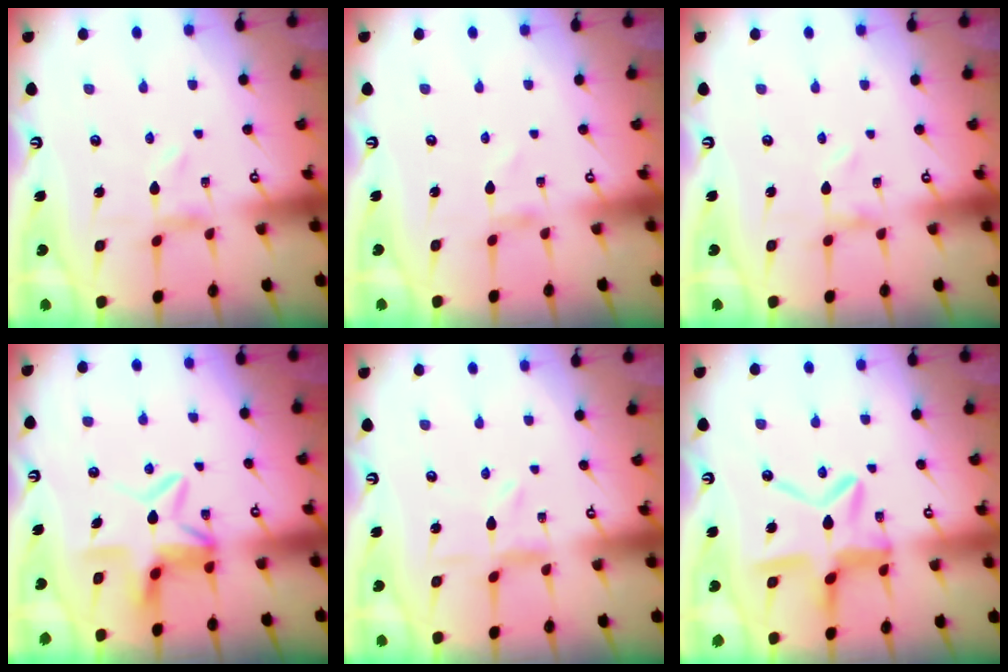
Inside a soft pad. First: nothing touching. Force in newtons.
{"total": 1.0, "press": 1.0, "slide": 0.1}
{"total": 0.0}
{"total": 8.6, "press": 8.5, "slide": 1.0}
{"total": 1.1, "press": 1.1, "slide": 0.2}
{"total": 12.9, "press": 12.8, "slide": 1.3}